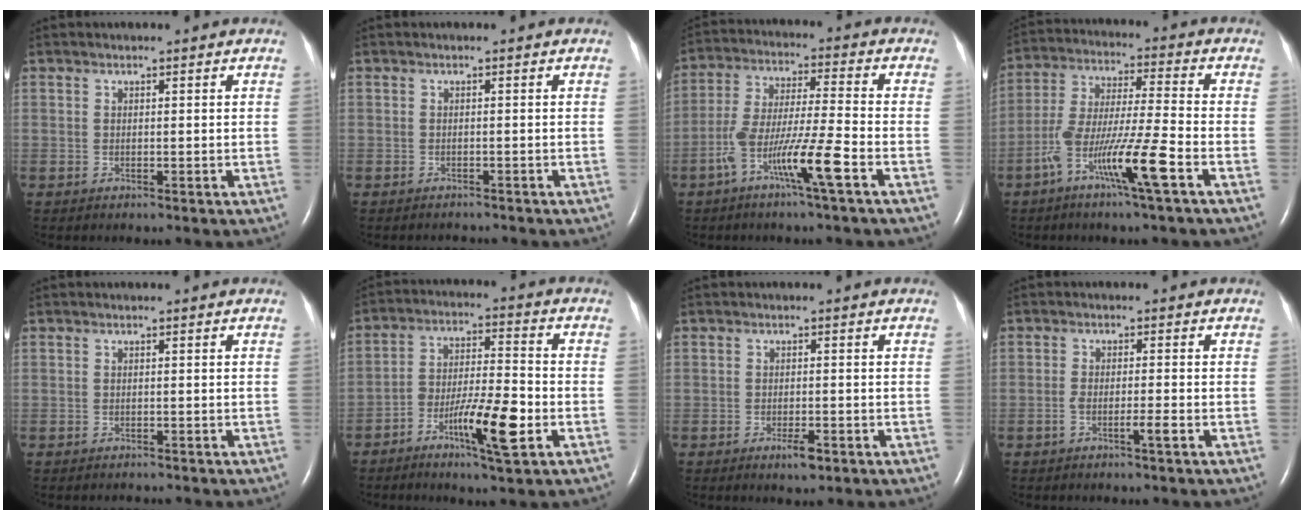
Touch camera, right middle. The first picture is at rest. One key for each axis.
{"total": 1.4, "fx": -1.4, "fy": 0.3, "fz": 0.1, "tx": -0.003, "ty": -0.004, "tz": -0.016}
{"total": 10.2, "fx": -5.1, "fy": -0.5, "fz": 8.9, "tx": -0.177, "ty": -0.001, "tz": -0.099}
{"total": 11.6, "fx": -5.7, "fy": -0.5, "fz": 10.1, "tx": -0.202, "ty": -0.004, "tz": -0.110}
{"total": 0.8, "fx": -0.8, "fy": 0.1, "fz": 0.0, "tx": -0.004, "ty": -0.002, "tz": -0.010}
{"total": 10.4, "fx": -4.7, "fy": 1.3, "fz": 9.2, "tx": -0.167, "ty": 0.000, "tz": -0.081}
{"total": 2.5, "fx": -1.5, "fy": 0.5, "fz": 1.9, "tx": -0.035, "ty": -0.002, "tz": -0.022}
{"total": 2.3, "fx": -1.3, "fy": -0.2, "fz": 1.9, "tx": -0.037, "ty": -0.002, "tz": -0.026}